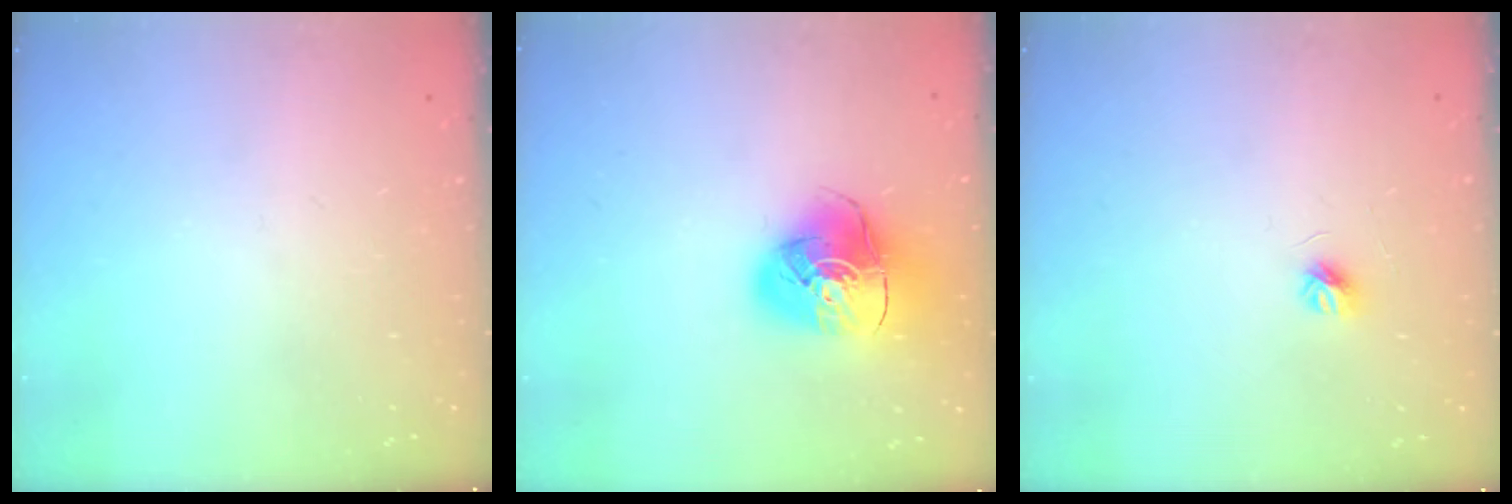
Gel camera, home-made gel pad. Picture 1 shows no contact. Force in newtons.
{"total": 12.2, "press": 12.1, "slide": 1.6}
{"total": 4.1, "press": 4.0, "slide": 0.4}